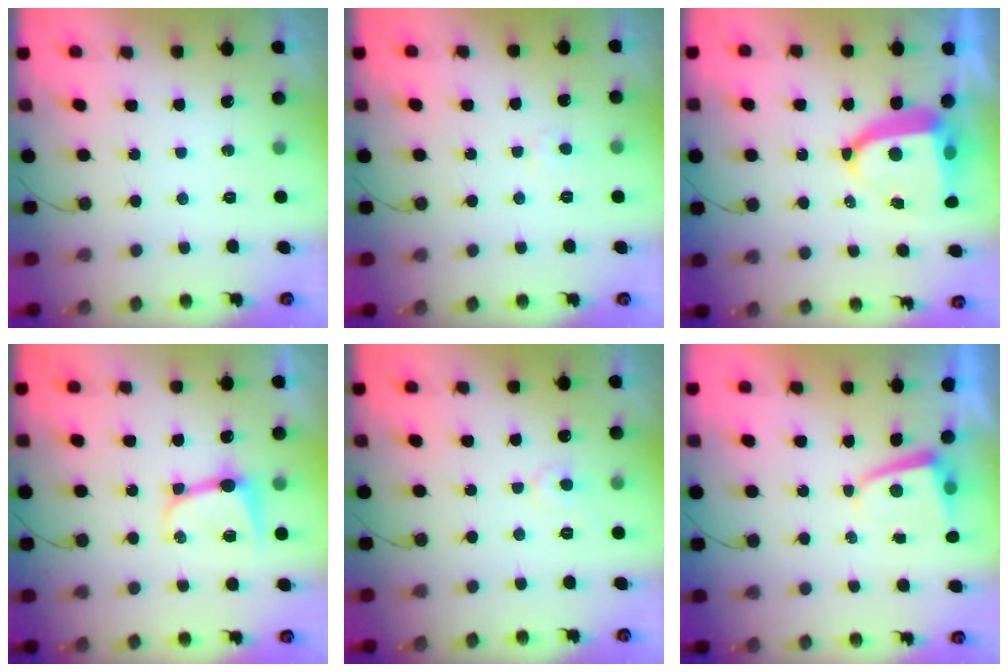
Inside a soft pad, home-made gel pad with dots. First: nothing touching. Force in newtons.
{"total": 2.3, "press": 2.3, "slide": 0.1}
{"total": 9.0, "press": 8.9, "slide": 1.3}
{"total": 7.9, "press": 7.9, "slide": 0.8}
{"total": 4.8, "press": 4.7, "slide": 0.5}
{"total": 2.0, "press": 2.0, "slide": 0.3}